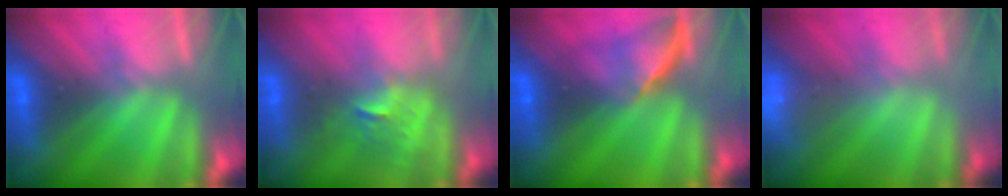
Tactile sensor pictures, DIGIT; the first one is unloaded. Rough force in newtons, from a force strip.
{"total": 2.5}
{"total": 9.1}
{"total": 2.3}